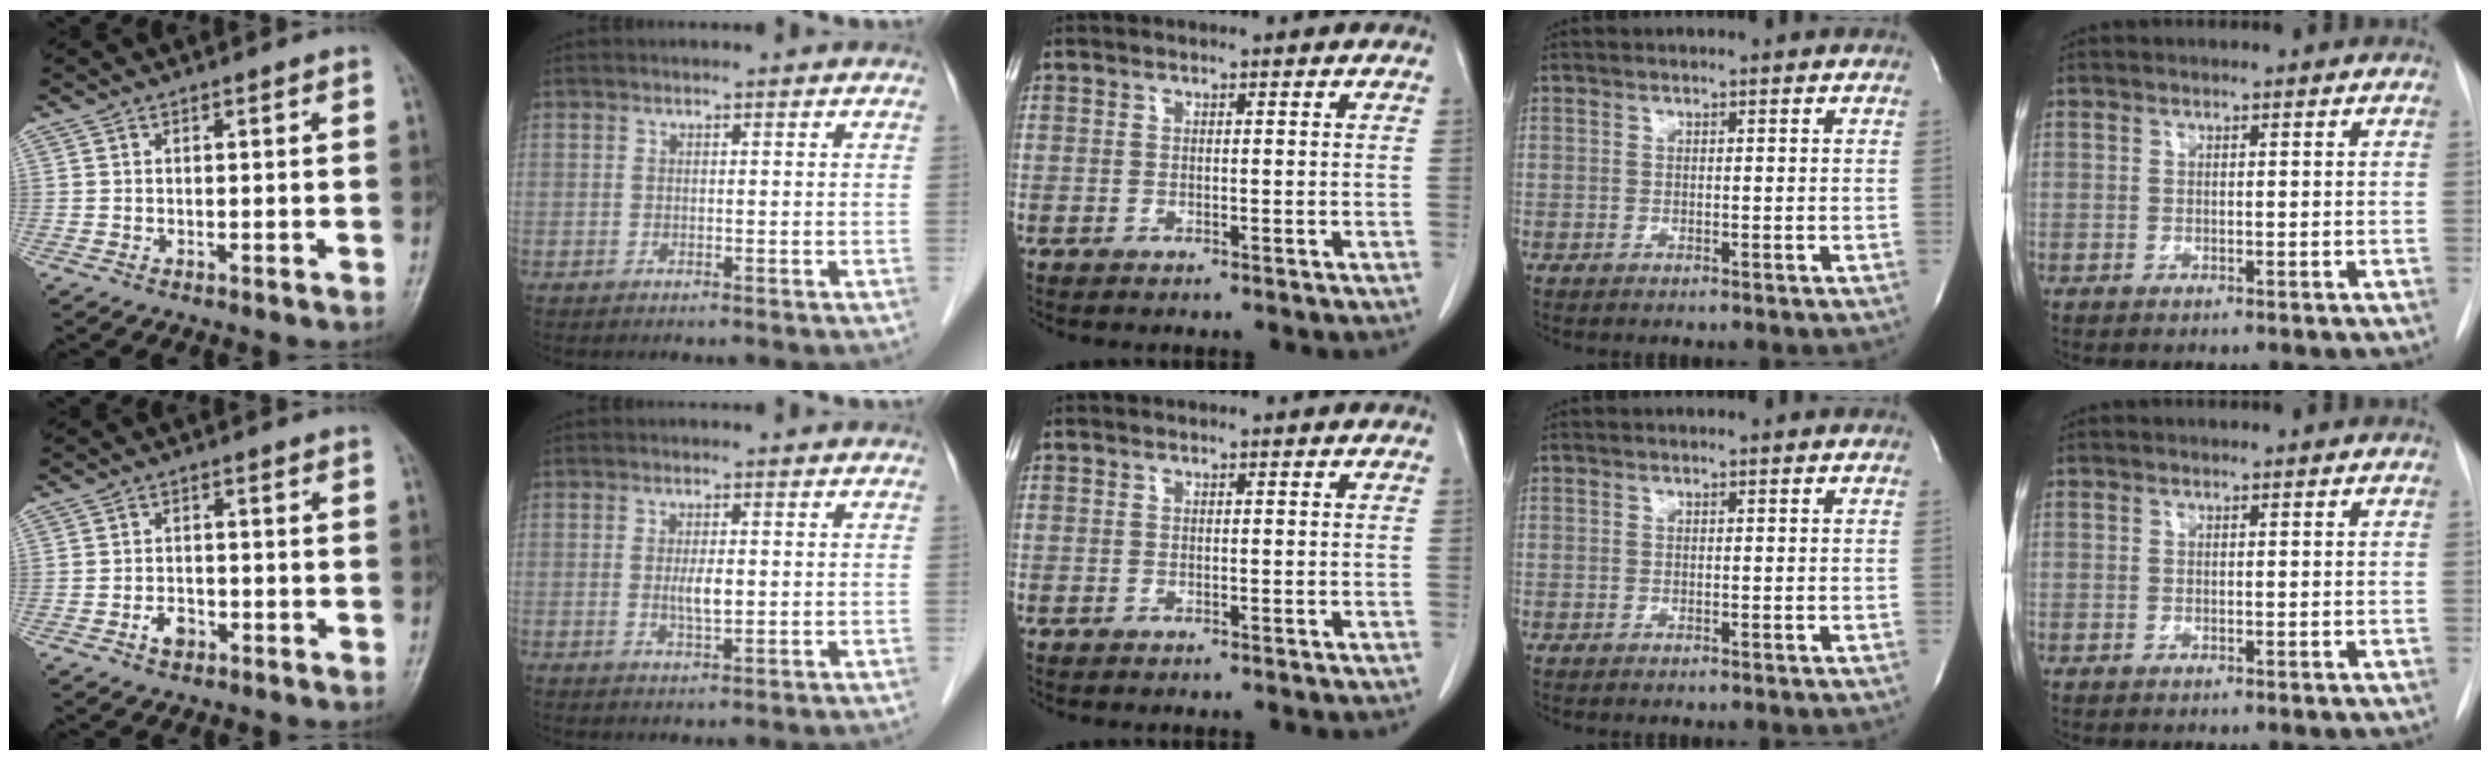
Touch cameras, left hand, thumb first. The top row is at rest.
{"thumb": {"total": 3.1, "force": [-1.5, 2.1, 1.7], "torque": [-0.021, 0.009, -0.026]}, "index": {"total": 2.9, "force": [0.1, 0.7, 2.8], "torque": [-0.053, -0.003, 0.003]}}